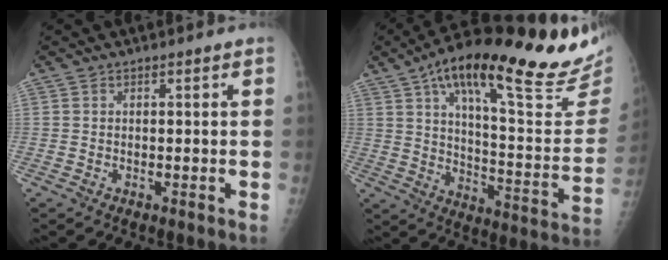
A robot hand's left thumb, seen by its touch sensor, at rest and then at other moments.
{"total": 30.6, "force": [21.0, 7.4, 21.0], "torque": [-0.281, -0.071, 0.302]}